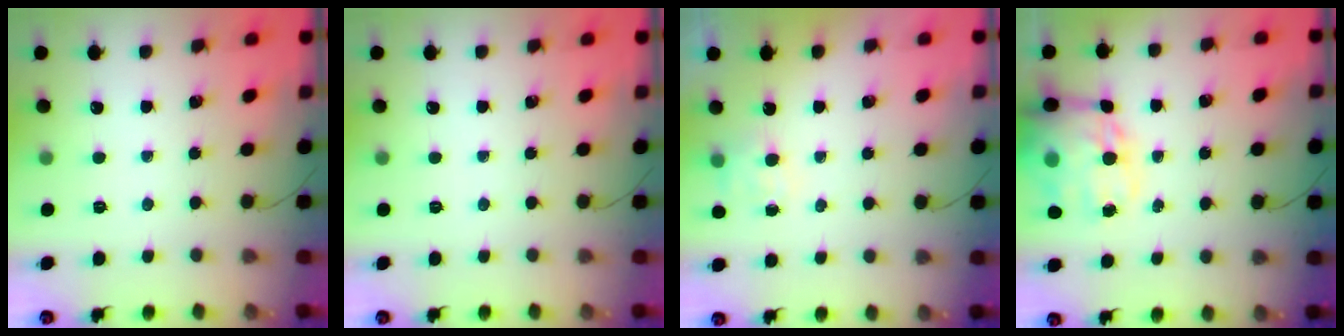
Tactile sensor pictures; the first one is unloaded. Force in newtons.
{"total": 0.0}
{"total": 4.2, "press": 4.1, "slide": 0.9}
{"total": 18.2, "press": 17.6, "slide": 4.4}